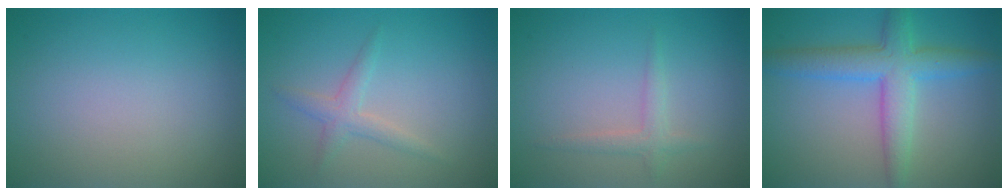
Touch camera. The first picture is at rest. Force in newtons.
{"total": 1.8, "press": 1.8, "slide": 0.1}
{"total": 1.5, "press": 1.5, "slide": 0.0}
{"total": 5.3, "press": 5.3, "slide": 0.1}